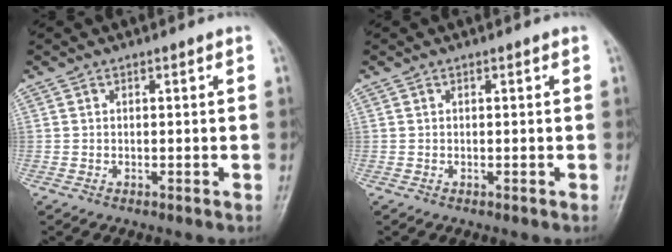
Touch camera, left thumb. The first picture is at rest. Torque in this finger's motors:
{"motor_torque": [0.00, 0.00, -0.03, -0.02, 0.00]}